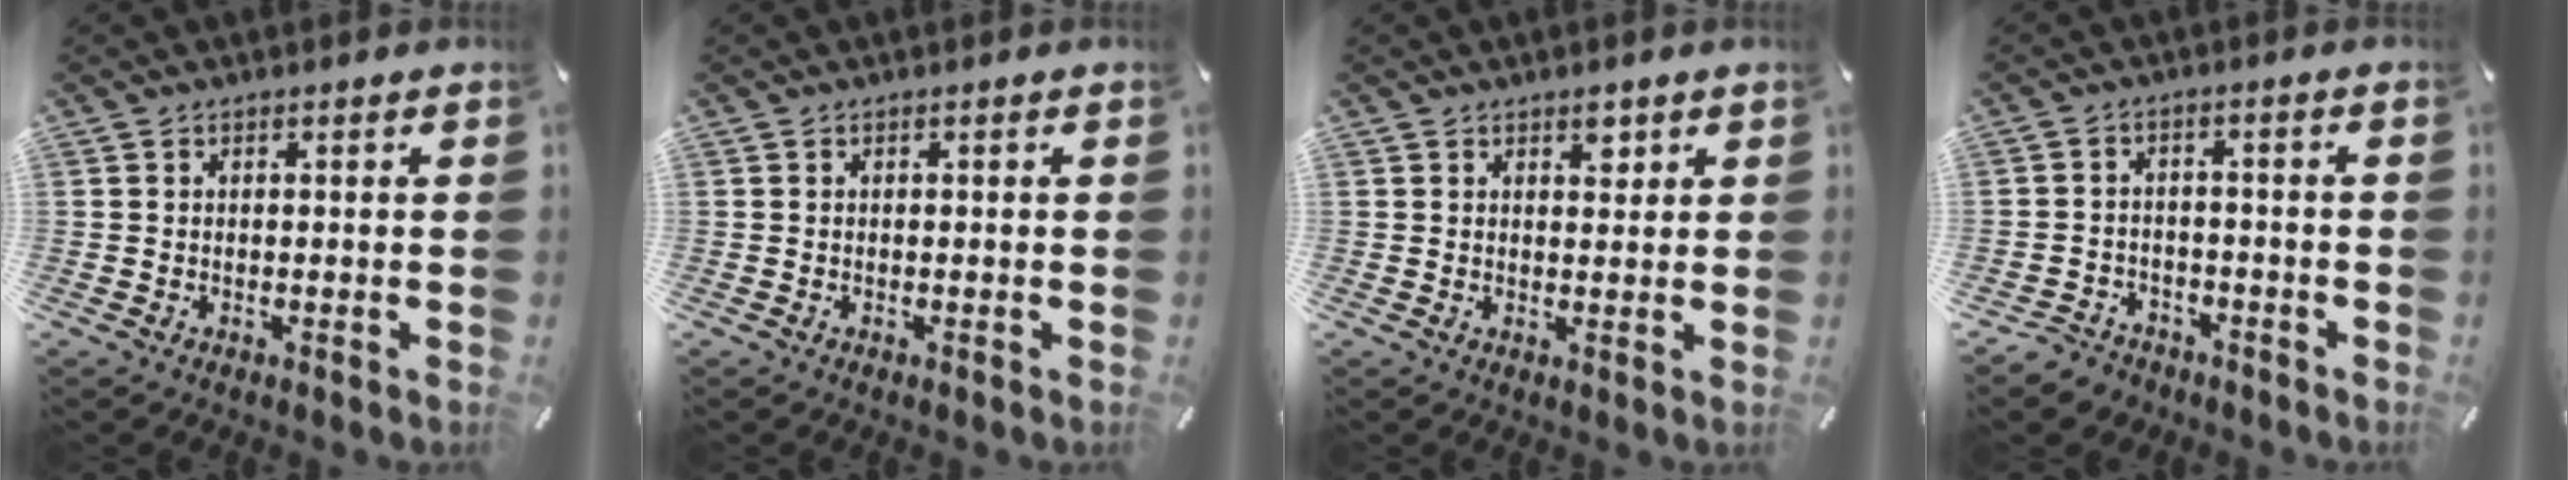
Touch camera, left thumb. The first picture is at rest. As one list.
[{"total": 0.0}, {"total": 2.8, "force": [1.7, 1.6, 1.4], "torque": [-0.006, -0.008, 0.026]}, {"total": 4.5, "force": [-3.4, 2.7, 1.0], "torque": [-0.027, 0.014, -0.069]}]